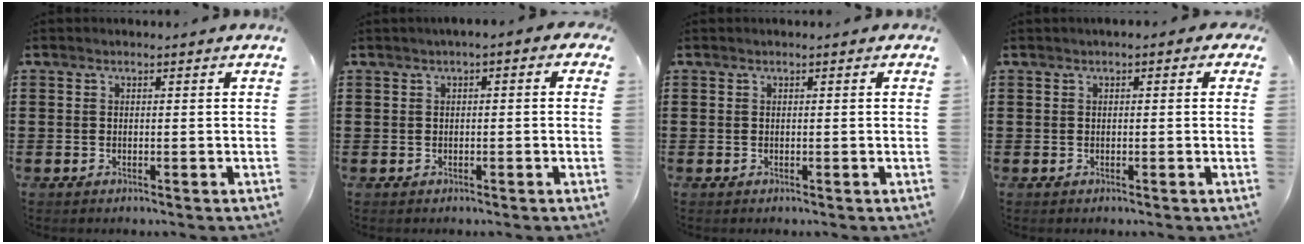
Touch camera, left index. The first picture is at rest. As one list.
[{"total": 1.2, "force": [-0.4, 0.4, 1.0], "torque": [-0.019, 0.002, -0.010]}, {"total": 0.0}, {"total": 0.9, "force": [-0.1, 0.5, 0.7], "torque": [-0.015, 0.004, -0.003]}]